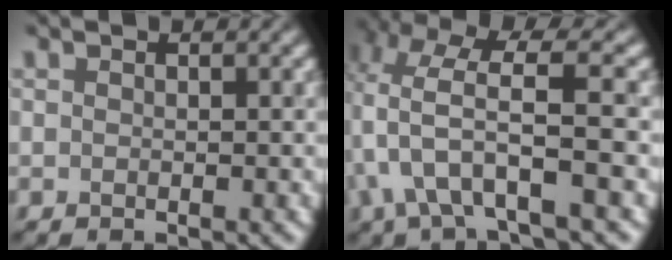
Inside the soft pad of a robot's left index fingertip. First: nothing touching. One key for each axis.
{"total": 6.6, "fx": -0.9, "fy": 1.8, "fz": 6.3, "tx": -0.128, "ty": 0.010, "tz": -0.018}